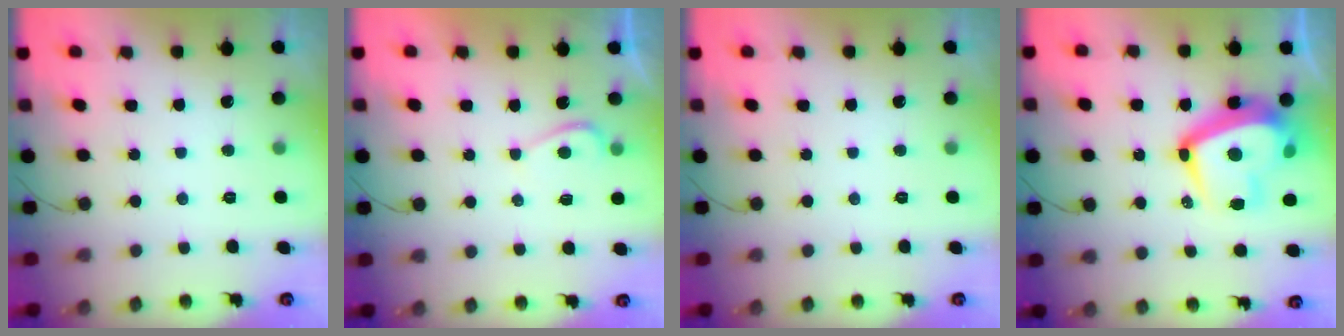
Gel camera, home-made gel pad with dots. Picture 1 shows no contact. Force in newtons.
{"total": 2.4, "press": 2.4, "slide": 0.3}
{"total": 0.0}
{"total": 19.9, "press": 19.8, "slide": 1.7}